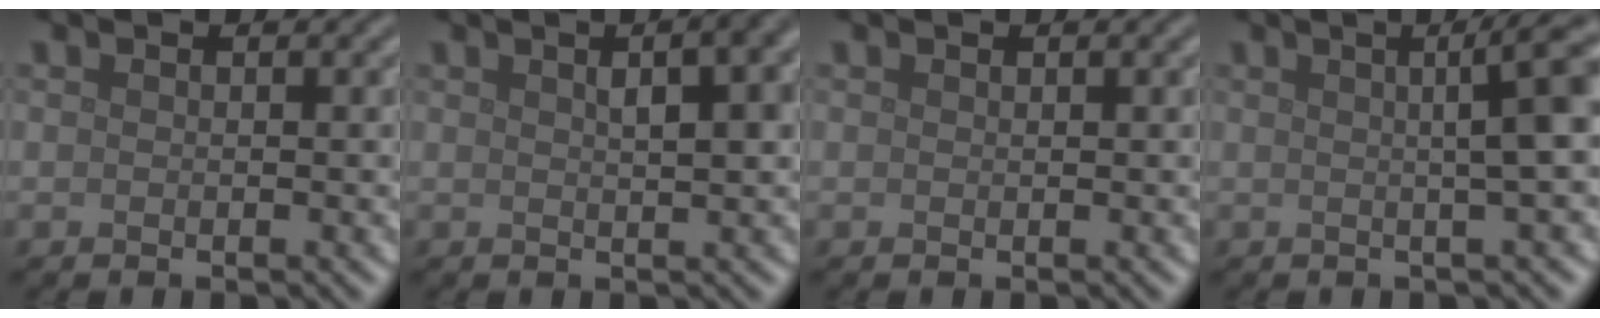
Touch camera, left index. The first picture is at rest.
{"total": 5.7, "force": [1.8, 2.1, 5.0], "torque": [-0.042, 0.027, 0.015]}
{"total": 0.0}
{"total": 7.0, "force": [1.2, 1.8, 6.6], "torque": [-0.047, 0.027, 0.007]}